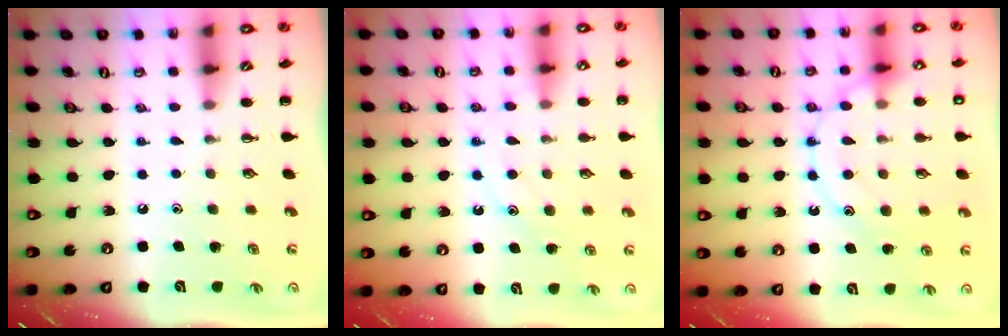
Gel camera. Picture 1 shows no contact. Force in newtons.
{"total": 12.3, "press": 12.2, "slide": 0.8}
{"total": 14.2, "press": 14.2, "slide": 0.8}